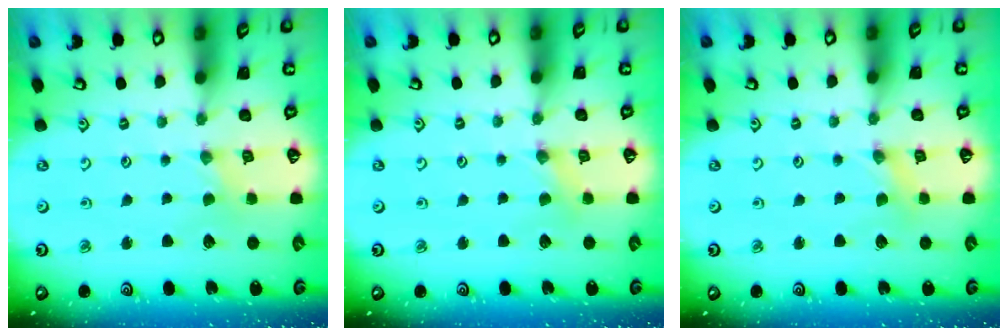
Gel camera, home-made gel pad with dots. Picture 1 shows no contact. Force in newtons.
{"total": 2.5, "press": 2.4, "slide": 0.4}
{"total": 0.0}